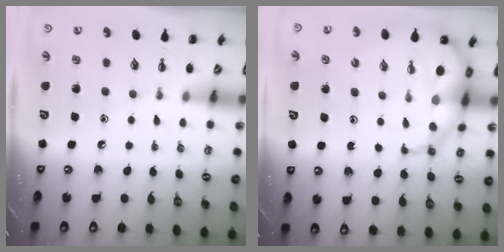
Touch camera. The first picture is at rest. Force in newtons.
{"total": 9.7, "press": 9.2, "slide": 3.1}